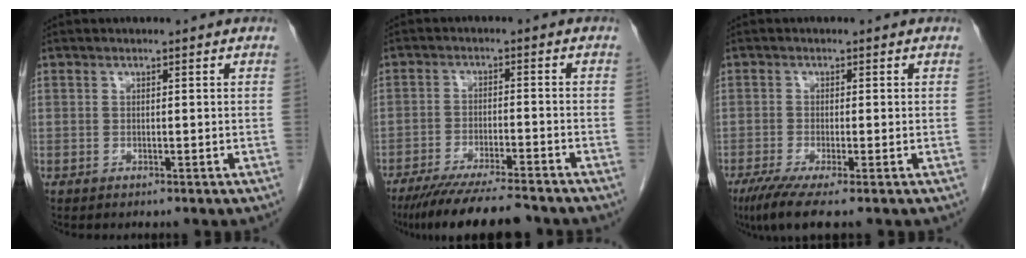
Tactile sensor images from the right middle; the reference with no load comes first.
{"total": 12.6, "force": [-10.9, 0.8, 6.2], "torque": [-0.091, -0.025, -0.170]}
{"total": 5.2, "force": [-3.4, 0.1, 4.0], "torque": [-0.069, -0.016, -0.063]}